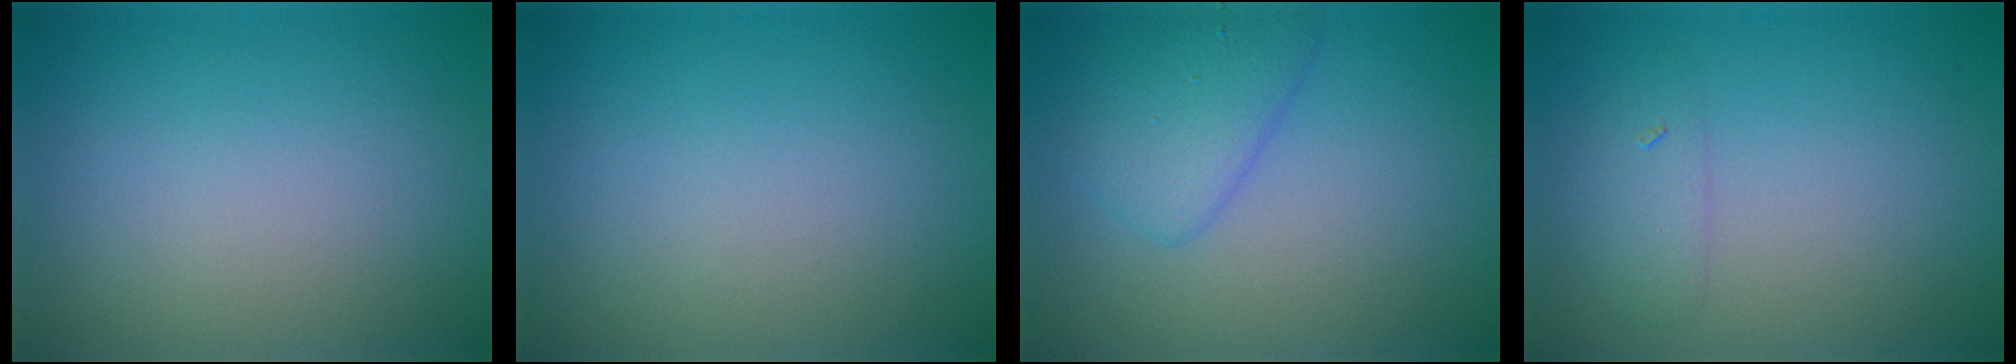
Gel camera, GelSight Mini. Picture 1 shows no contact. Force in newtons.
{"total": 0.0}
{"total": 3.4, "press": 3.4, "slide": 0.1}
{"total": 1.6, "press": 1.6, "slide": 0.1}